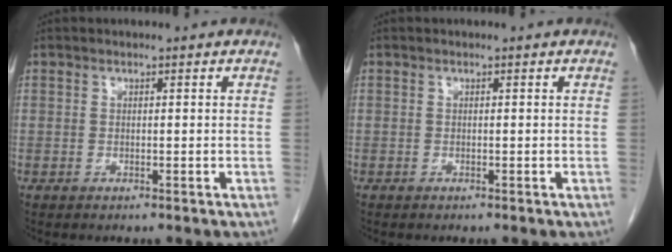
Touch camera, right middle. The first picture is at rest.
{"total": 0.0}